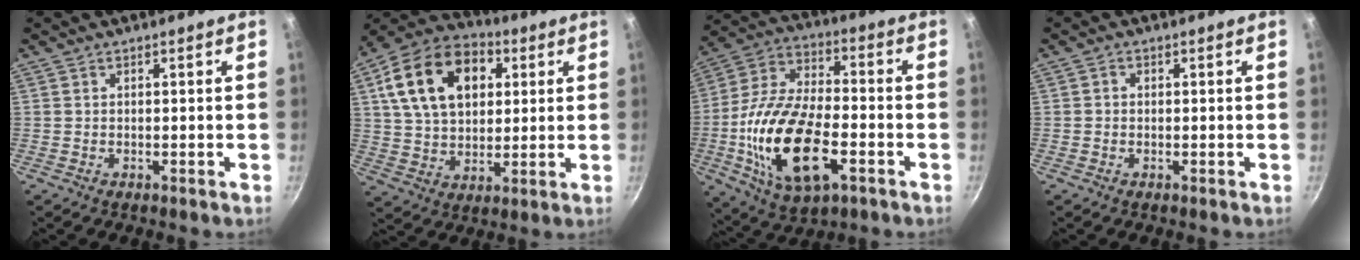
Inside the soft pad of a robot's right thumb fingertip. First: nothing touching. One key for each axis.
{"total": 19.9, "fx": 6.1, "fy": 13.4, "fz": 13.5, "tx": -0.214, "ty": 0.008, "tz": 0.095}
{"total": 22.0, "fx": -5.8, "fy": 11.0, "fz": 18.1, "tx": -0.347, "ty": 0.023, "tz": -0.109}
{"total": 0.9, "fx": -0.1, "fy": 0.8, "fz": 0.4, "tx": -0.007, "ty": 0.005, "tz": -0.003}